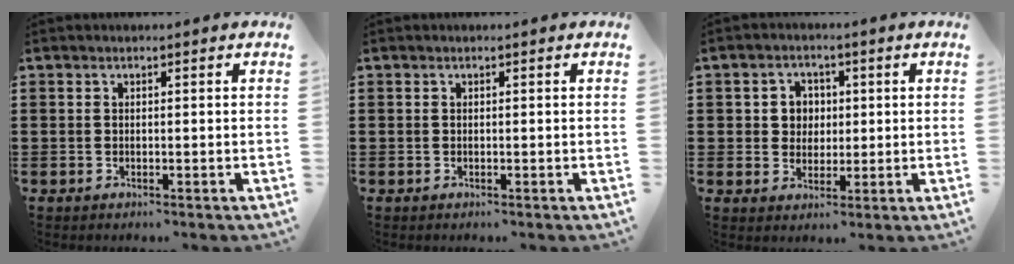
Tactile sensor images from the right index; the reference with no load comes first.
{"total": 0.0}
{"total": 4.0, "force": [0.6, 3.7, 1.3], "torque": [-0.041, 0.012, 0.008]}